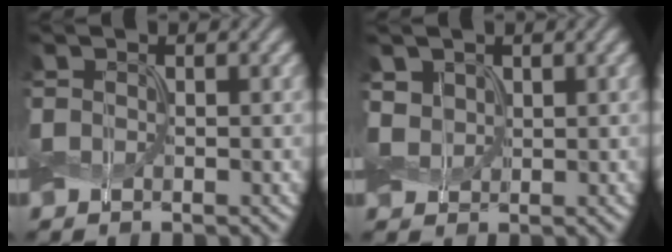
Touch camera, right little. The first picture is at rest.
{"total": 2.2, "force": [0.8, 1.7, 1.1], "torque": [-0.030, 0.001, 0.013]}